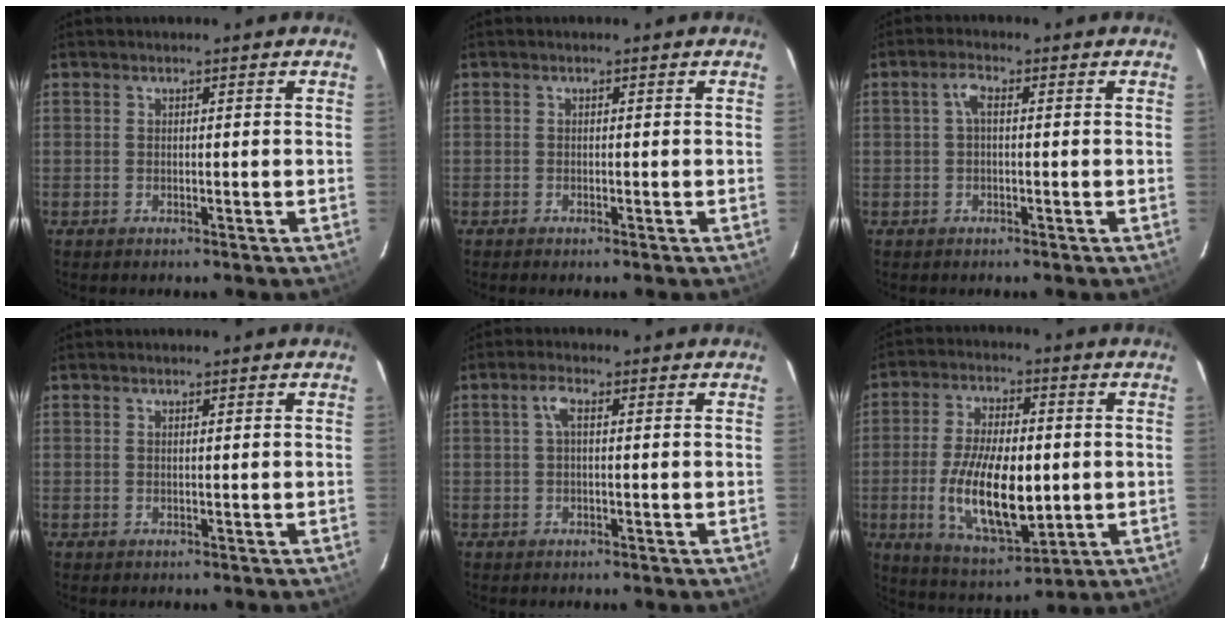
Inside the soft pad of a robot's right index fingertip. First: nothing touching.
{"total": 0.0}
{"total": 2.3, "force": [0.1, 0.9, 2.1], "torque": [-0.045, 0.010, 0.002]}
{"total": 0.0}
{"total": 2.4, "force": [0.3, 0.8, 2.2], "torque": [-0.048, 0.009, 0.006]}
{"total": 16.1, "force": [-2.0, 7.1, 14.4], "torque": [-0.280, -0.015, -0.024]}